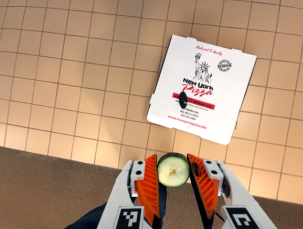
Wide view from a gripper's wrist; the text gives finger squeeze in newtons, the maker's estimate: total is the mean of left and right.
{"total": 7.6, "left": 7.7, "right": 7.6}